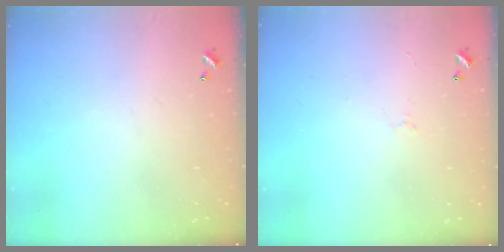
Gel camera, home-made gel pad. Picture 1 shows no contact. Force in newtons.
{"total": 0.5, "press": 0.1, "slide": 0.5}